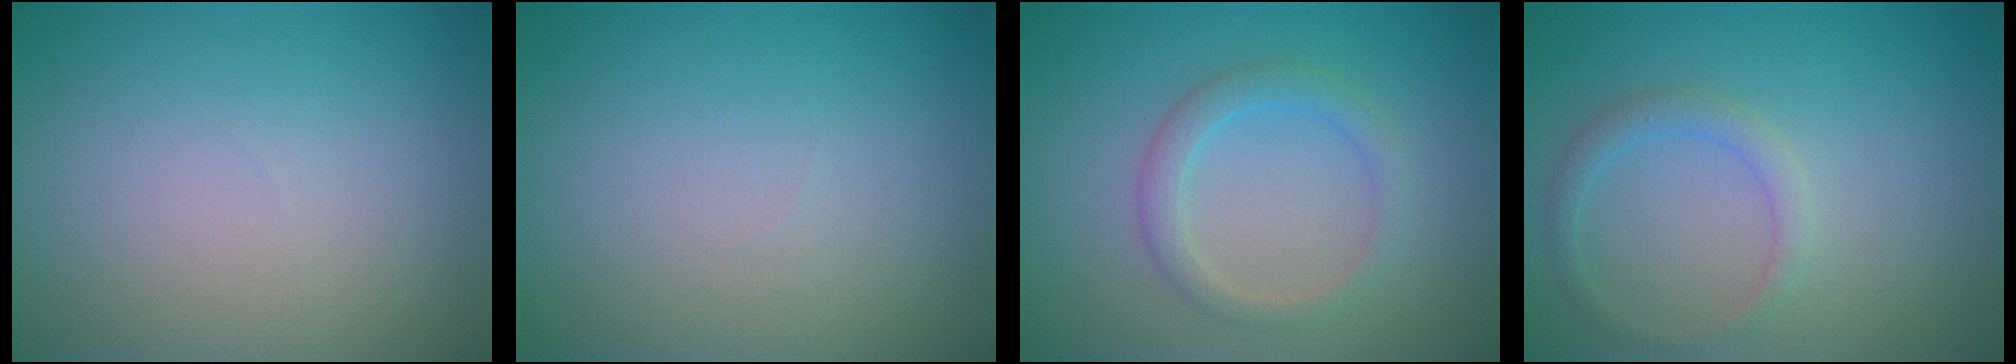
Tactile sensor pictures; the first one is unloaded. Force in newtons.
{"total": 0.0}
{"total": 2.2, "press": 2.2, "slide": 0.1}
{"total": 1.7, "press": 1.7, "slide": 0.1}